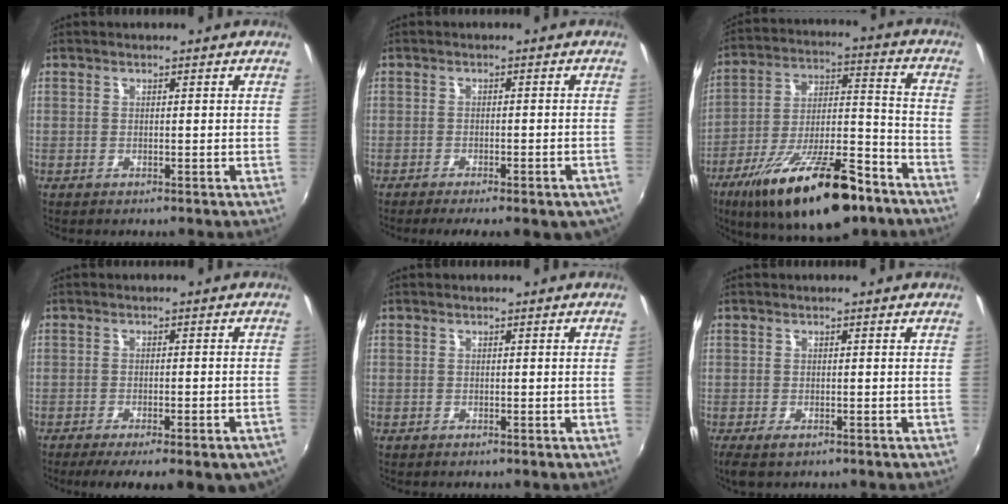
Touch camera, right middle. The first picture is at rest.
{"total": 8.9, "force": [-6.6, 2.0, 5.6], "torque": [-0.097, -0.024, -0.083]}
{"total": 23.9, "force": [-15.3, 7.9, 16.6], "torque": [-0.286, -0.020, -0.238]}
{"total": 13.5, "force": [-9.8, 3.2, 8.8], "torque": [-0.145, -0.046, -0.126]}
{"total": 0.0}
{"total": 2.8, "force": [-1.7, 1.2, 1.8], "torque": [-0.036, -0.012, -0.029]}